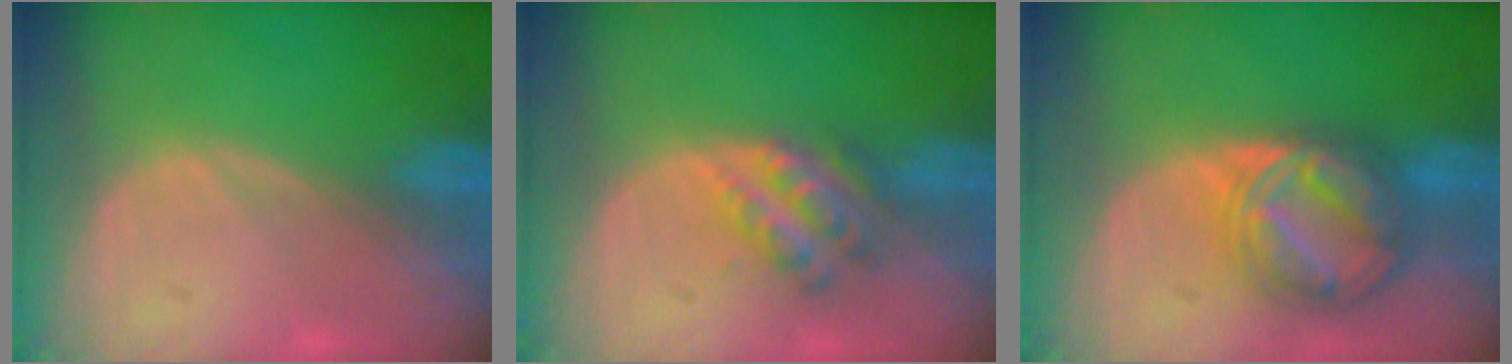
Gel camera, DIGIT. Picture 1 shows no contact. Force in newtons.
{"total": 5.5, "press": 5.0, "slide": 2.4}
{"total": 8.2, "press": 8.2, "slide": 0.6}